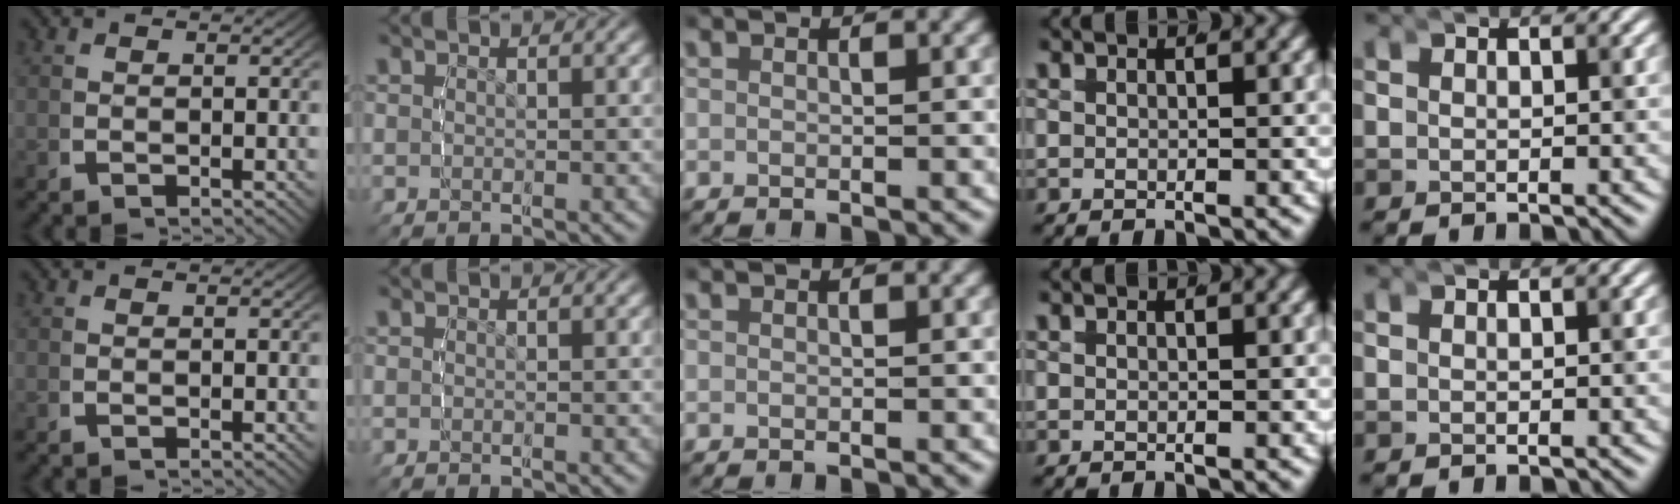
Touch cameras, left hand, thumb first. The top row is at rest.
{}